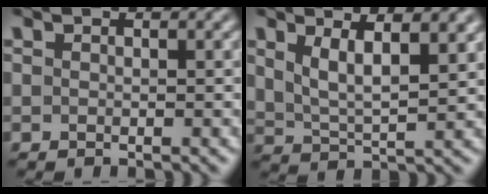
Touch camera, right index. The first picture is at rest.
{"total": 4.3, "force": [1.7, 2.1, 3.4], "torque": [-0.059, -0.015, 0.035]}